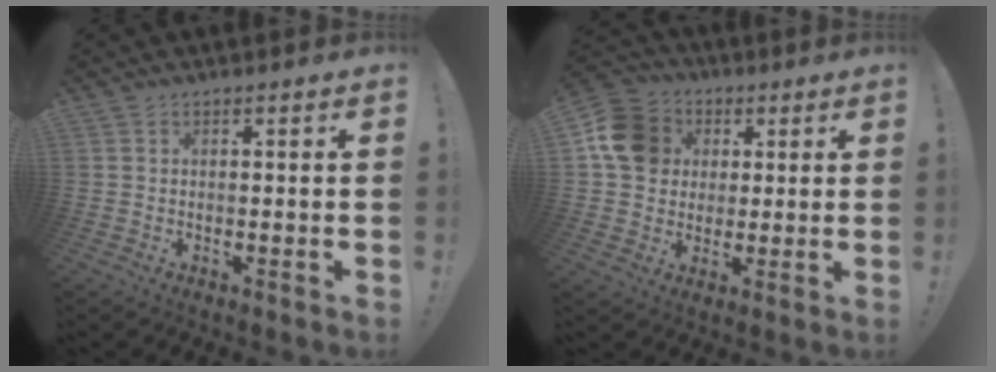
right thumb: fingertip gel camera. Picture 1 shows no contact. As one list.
[{"total": 14.1, "force": [3.2, 12.2, 6.1], "torque": [-0.084, 0.000, 0.069]}]